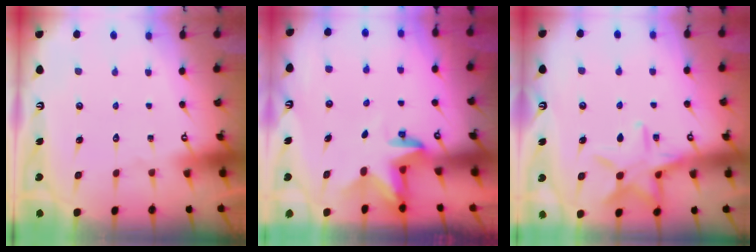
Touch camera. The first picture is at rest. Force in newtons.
{"total": 2.9, "press": 2.9, "slide": 0.1}
{"total": 12.2, "press": 12.2, "slide": 0.8}